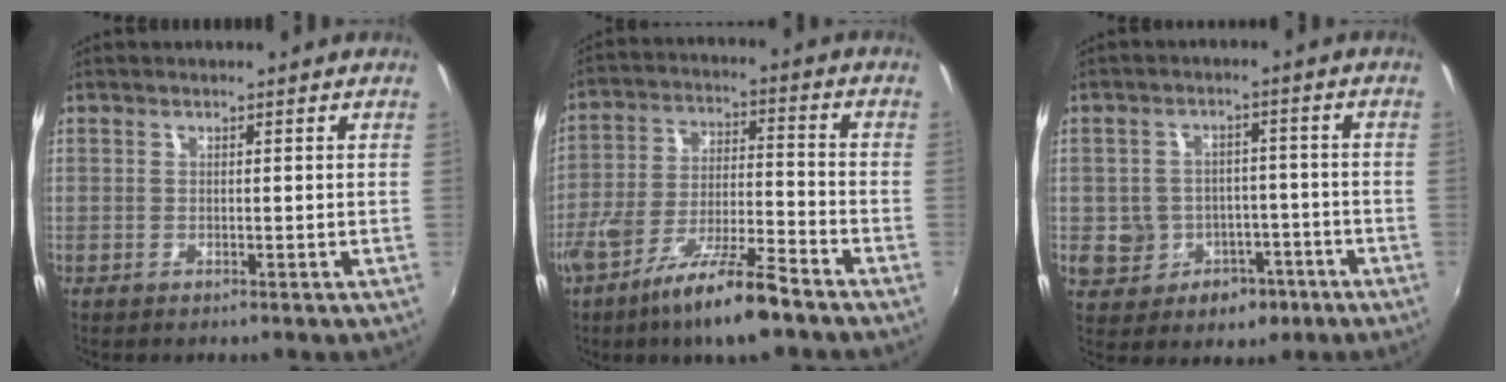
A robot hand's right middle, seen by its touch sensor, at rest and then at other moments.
{"total": 13.3, "force": [-9.1, 2.2, 9.5], "torque": [-0.189, -0.024, -0.162]}
{"total": 9.3, "force": [-3.4, 8.1, 3.2], "torque": [-0.084, 0.021, -0.031]}